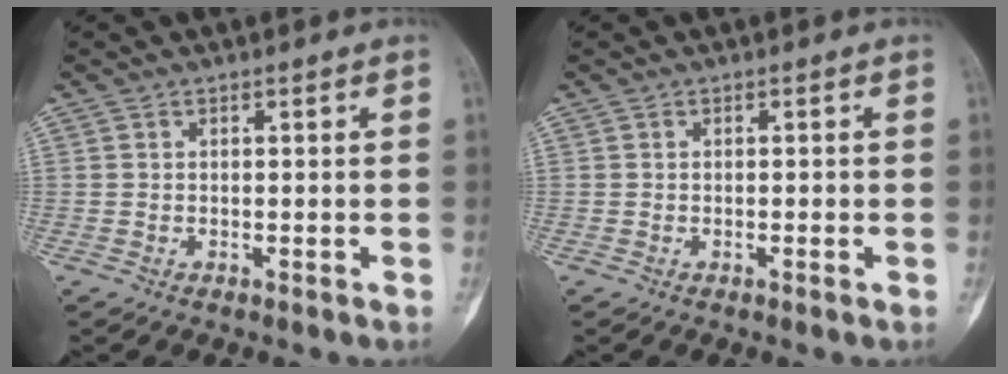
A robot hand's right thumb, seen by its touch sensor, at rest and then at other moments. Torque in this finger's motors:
{"motor_torque": [-0.40, 0.14, 0.02, 0.21, -0.06]}